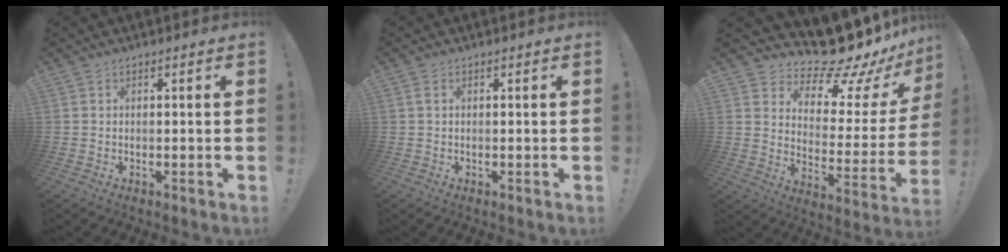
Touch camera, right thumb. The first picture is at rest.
{"total": 0.7, "force": [0.2, 0.1, 0.7], "torque": [-0.017, 0.002, 0.003]}
{"total": 15.7, "force": [13.8, 3.8, 6.4], "torque": [-0.087, -0.128, 0.234]}